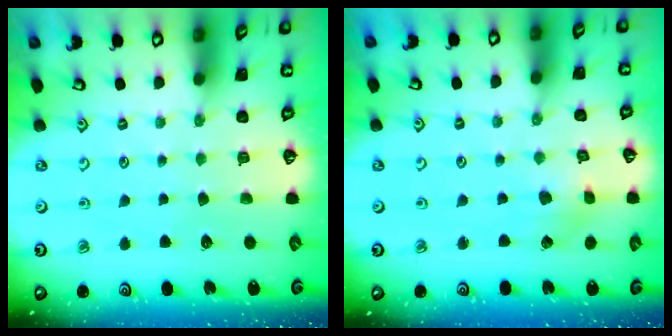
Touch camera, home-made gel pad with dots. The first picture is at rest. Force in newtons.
{"total": 2.8, "press": 2.8, "slide": 0.4}